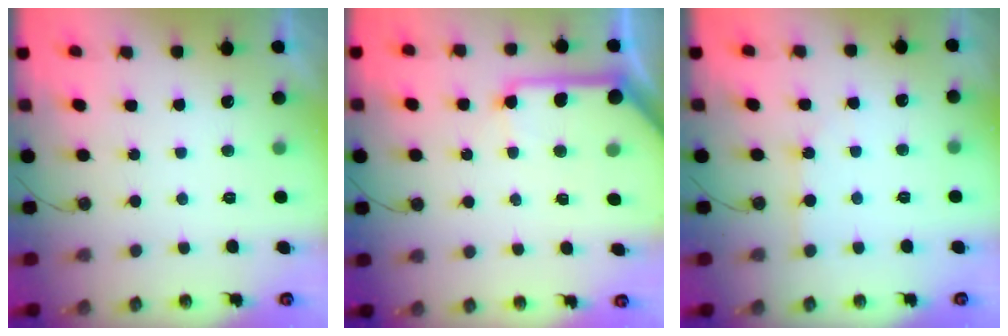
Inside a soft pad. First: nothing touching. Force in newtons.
{"total": 11.3, "press": 11.3, "slide": 0.8}
{"total": 2.4, "press": 2.4, "slide": 0.3}